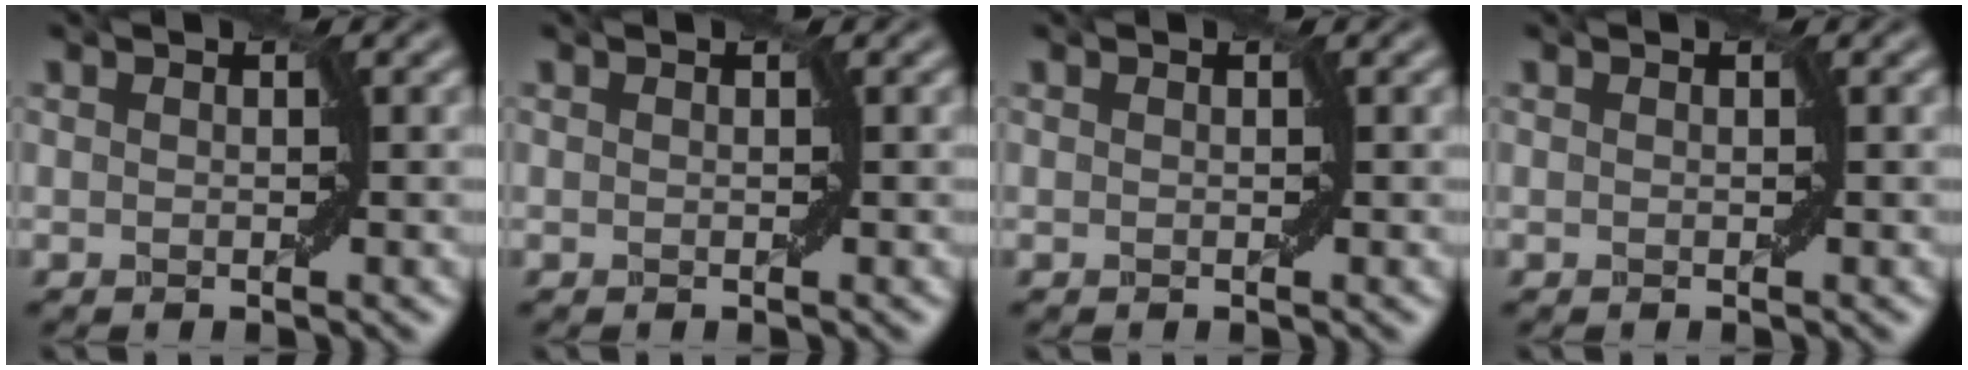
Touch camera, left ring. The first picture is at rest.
{"total": 0.0}
{"total": 0.0}
{"total": 0.0}